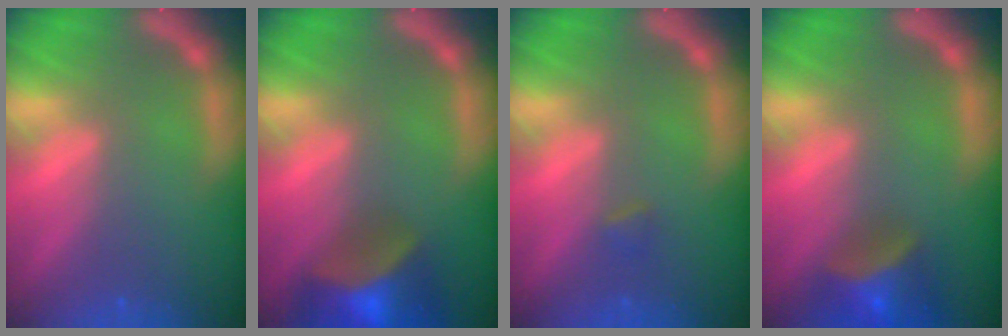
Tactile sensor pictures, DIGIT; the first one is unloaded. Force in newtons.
{"total": 9.0}
{"total": 0.9}
{"total": 5.9}